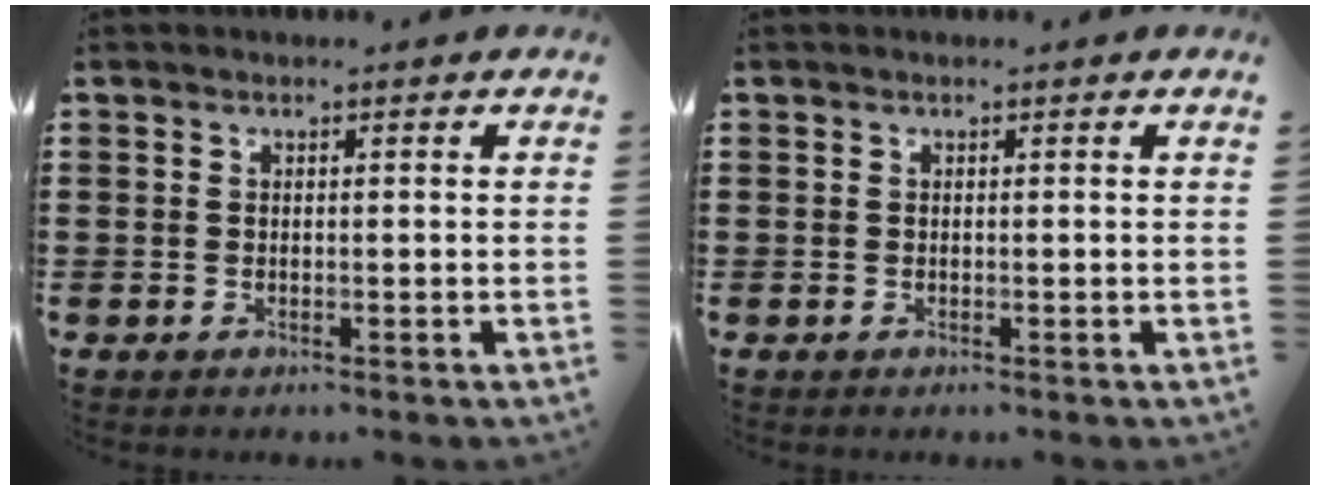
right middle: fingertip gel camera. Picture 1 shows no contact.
{"total": 0.0}